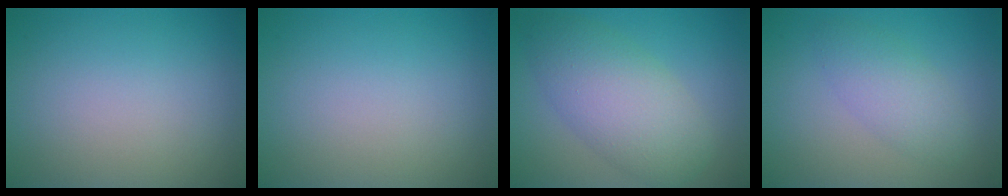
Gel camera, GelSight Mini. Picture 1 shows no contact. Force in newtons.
{"total": 0.0}
{"total": 6.4, "press": 6.4, "slide": 0.0}
{"total": 3.0, "press": 3.0, "slide": 0.0}